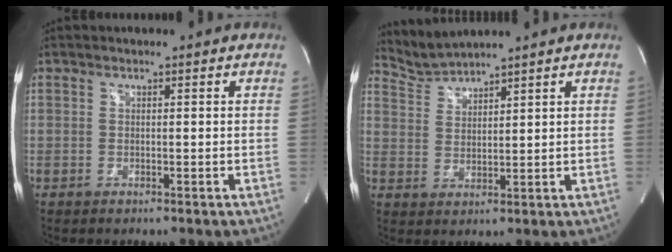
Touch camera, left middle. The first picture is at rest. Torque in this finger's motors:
{"motor_torque": [-0.30, -0.28, -0.15, -0.03]}